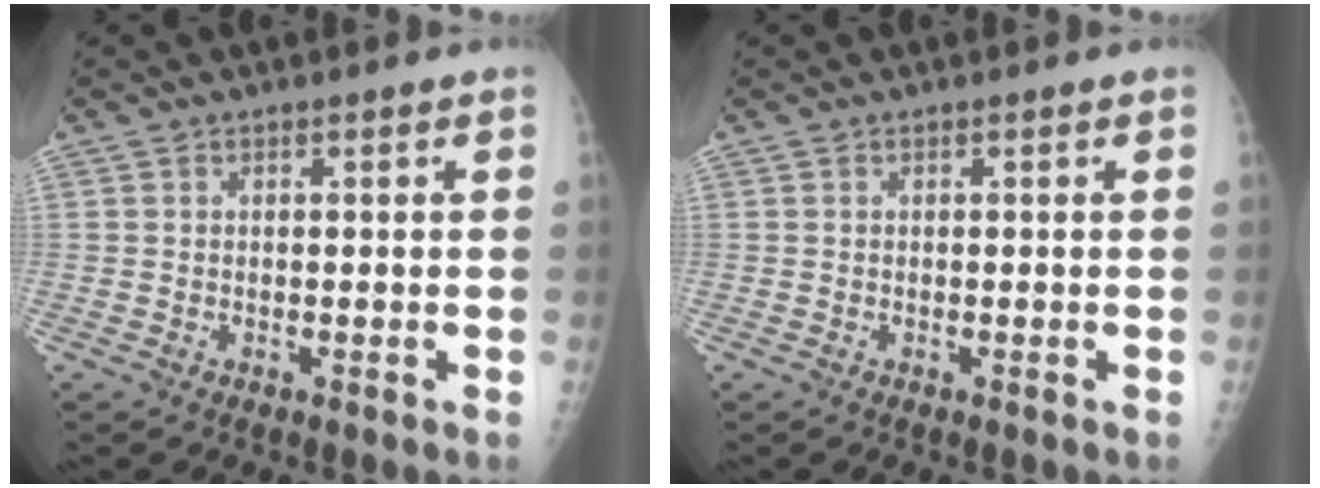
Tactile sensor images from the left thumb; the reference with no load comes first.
{"total": 0.0}